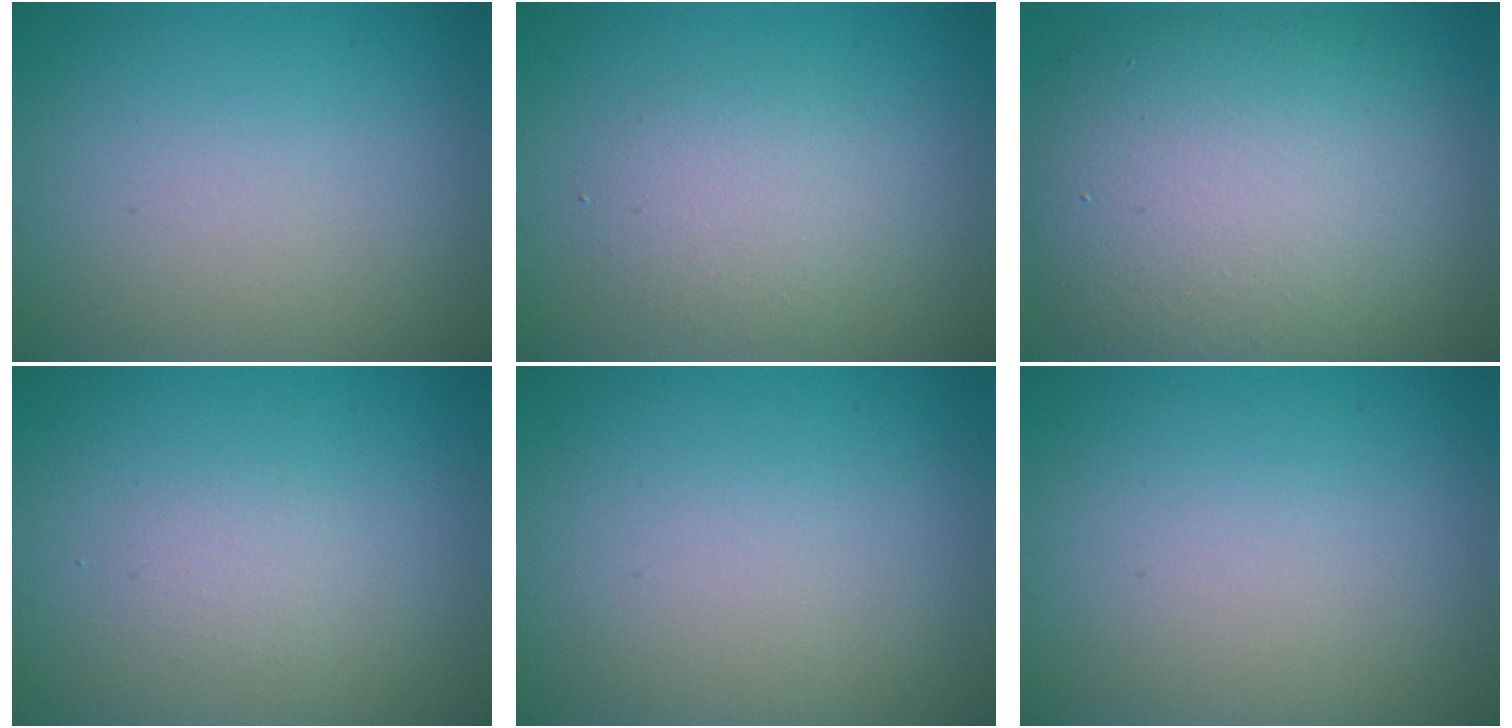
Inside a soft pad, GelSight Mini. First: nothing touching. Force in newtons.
{"total": 2.5, "press": 2.5, "slide": 0.1}
{"total": 11.2, "press": 11.2, "slide": 0.4}
{"total": 0.9, "press": 0.9, "slide": 0.0}
{"total": 0.0}
{"total": 0.0}